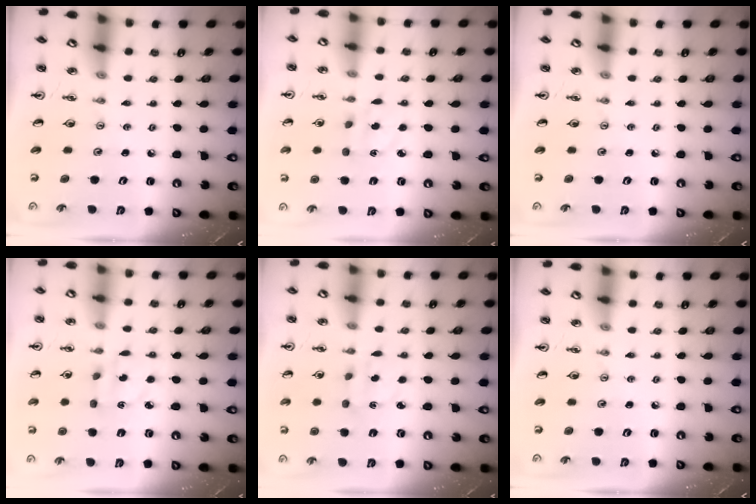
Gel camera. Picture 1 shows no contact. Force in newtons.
{"total": 3.0, "press": 2.9, "slide": 0.8}
{"total": 0.0}
{"total": 3.5, "press": 3.4, "slide": 0.6}
{"total": 2.5, "press": 2.4, "slide": 0.6}
{"total": 0.0}